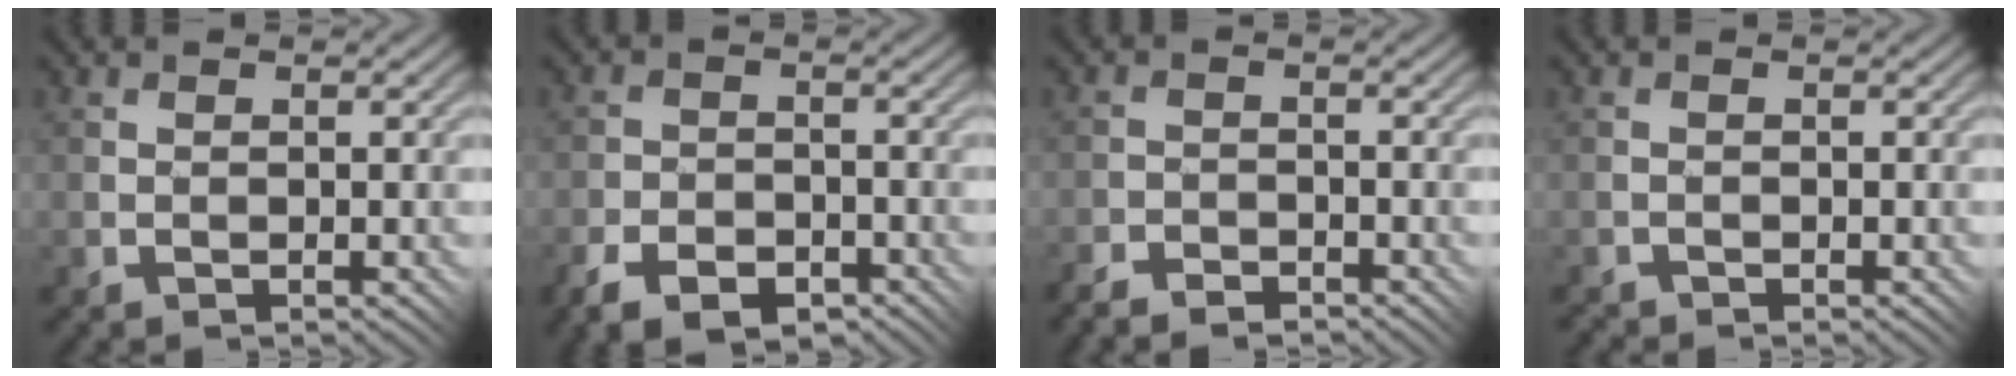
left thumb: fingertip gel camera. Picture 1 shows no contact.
{"total": 5.5, "force": [-3.8, 2.8, 2.9], "torque": [-0.057, -0.004, -0.067]}
{"total": 3.3, "force": [-3.0, 0.9, 1.0], "torque": [-0.019, 0.004, -0.059]}
{"total": 1.0, "force": [-0.8, 0.0, -0.5], "torque": [0.012, 0.004, -0.017]}